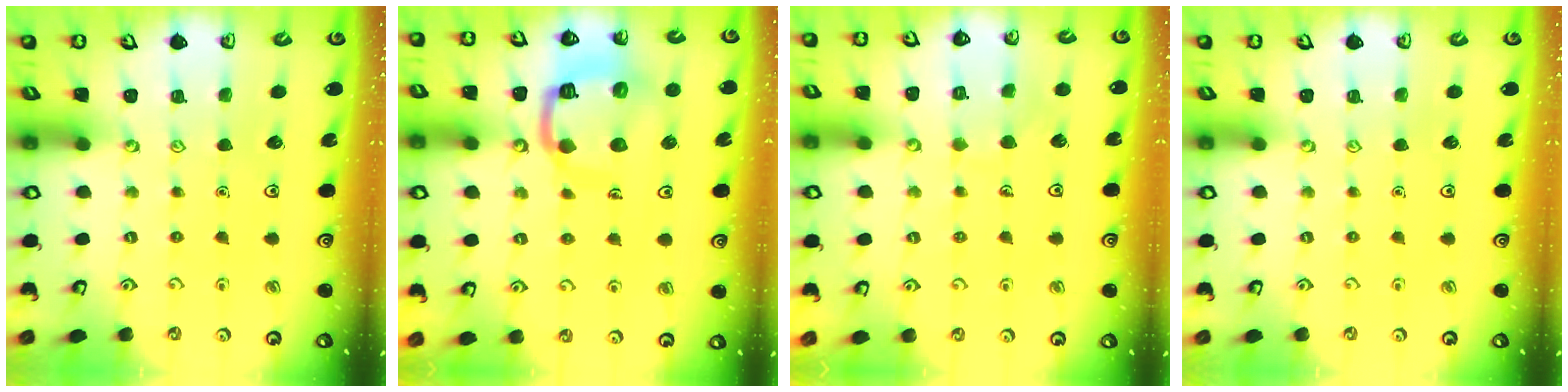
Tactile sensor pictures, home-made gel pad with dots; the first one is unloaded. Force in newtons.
{"total": 13.1, "press": 13.0, "slide": 1.7}
{"total": 5.6, "press": 5.6, "slide": 0.4}
{"total": 0.0}